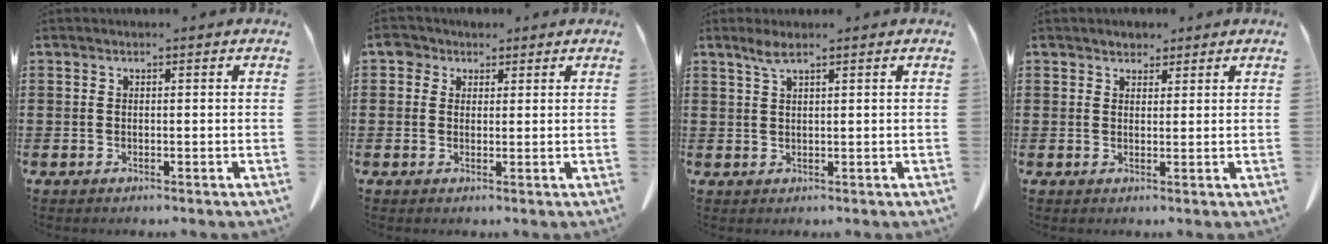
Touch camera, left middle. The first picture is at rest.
{"total": 3.1, "force": [1.8, 2.3, 1.0], "torque": [-0.023, 0.007, 0.030]}
{"total": 2.3, "force": [1.5, 0.2, 1.7], "torque": [-0.036, 0.001, 0.027]}
{"total": 2.0, "force": [1.8, 0.9, 0.0], "torque": [0.002, 0.003, 0.033]}